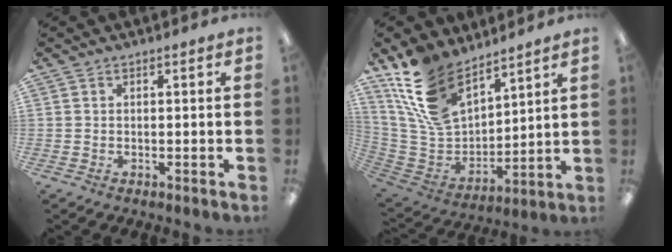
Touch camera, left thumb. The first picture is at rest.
{"total": 17.9, "force": [12.2, 9.5, 9.1], "torque": [-0.208, -0.056, 0.235]}